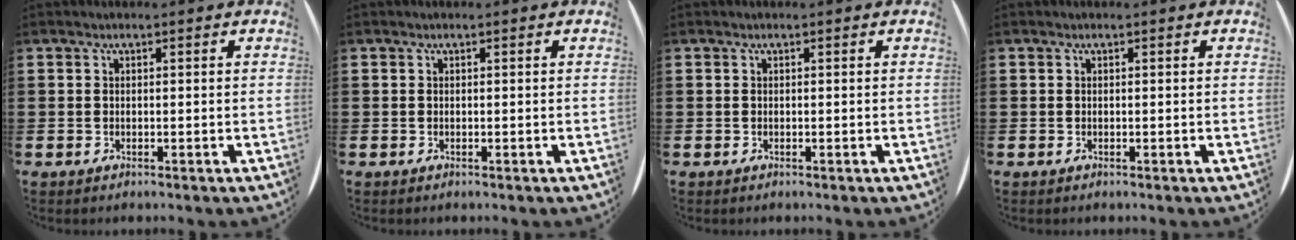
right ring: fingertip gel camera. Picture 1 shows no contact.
{"total": 0.0}
{"total": 0.0}
{"total": 0.0}